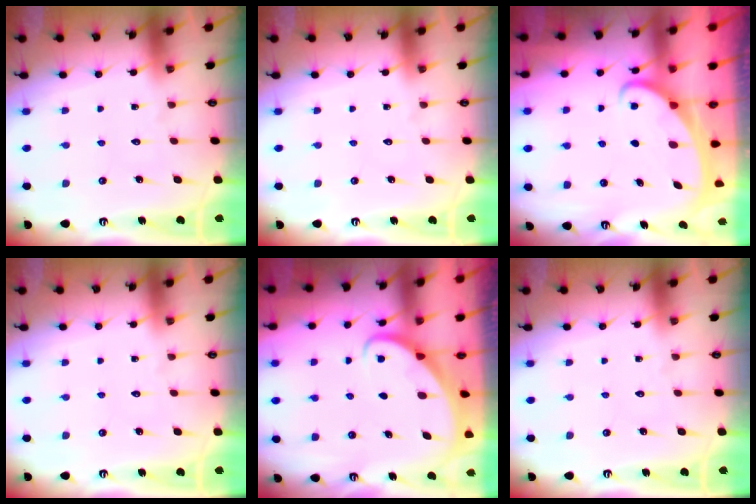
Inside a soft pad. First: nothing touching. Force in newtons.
{"total": 0.0}
{"total": 2.1, "press": 2.0, "slide": 0.4}
{"total": 0.0}
{"total": 2.3, "press": 2.3, "slide": 0.2}
{"total": 0.0}